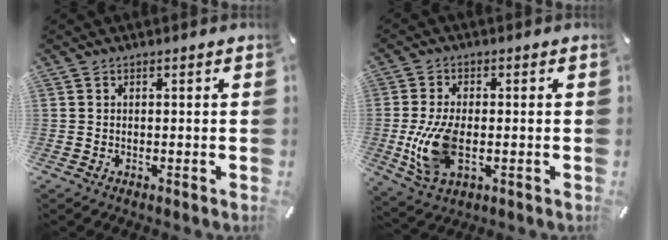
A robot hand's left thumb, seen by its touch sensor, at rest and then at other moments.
{"total": 11.5, "force": [-1.7, 6.5, 9.4], "torque": [-0.216, -0.015, -0.027]}